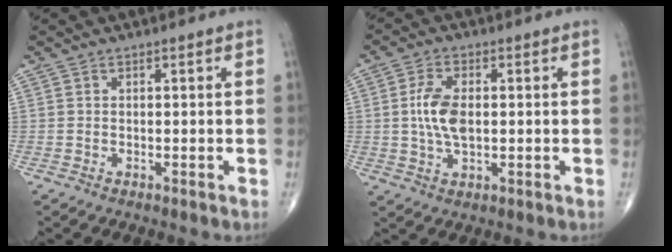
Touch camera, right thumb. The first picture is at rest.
{"total": 7.2, "force": [0.3, 3.7, 6.2], "torque": [-0.126, 0.000, 0.003]}